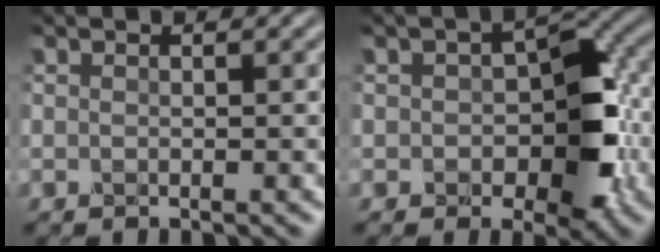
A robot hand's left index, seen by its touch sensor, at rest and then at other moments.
{"total": 6.6, "force": [-1.0, 4.0, 5.2], "torque": [-0.062, 0.004, -0.019]}